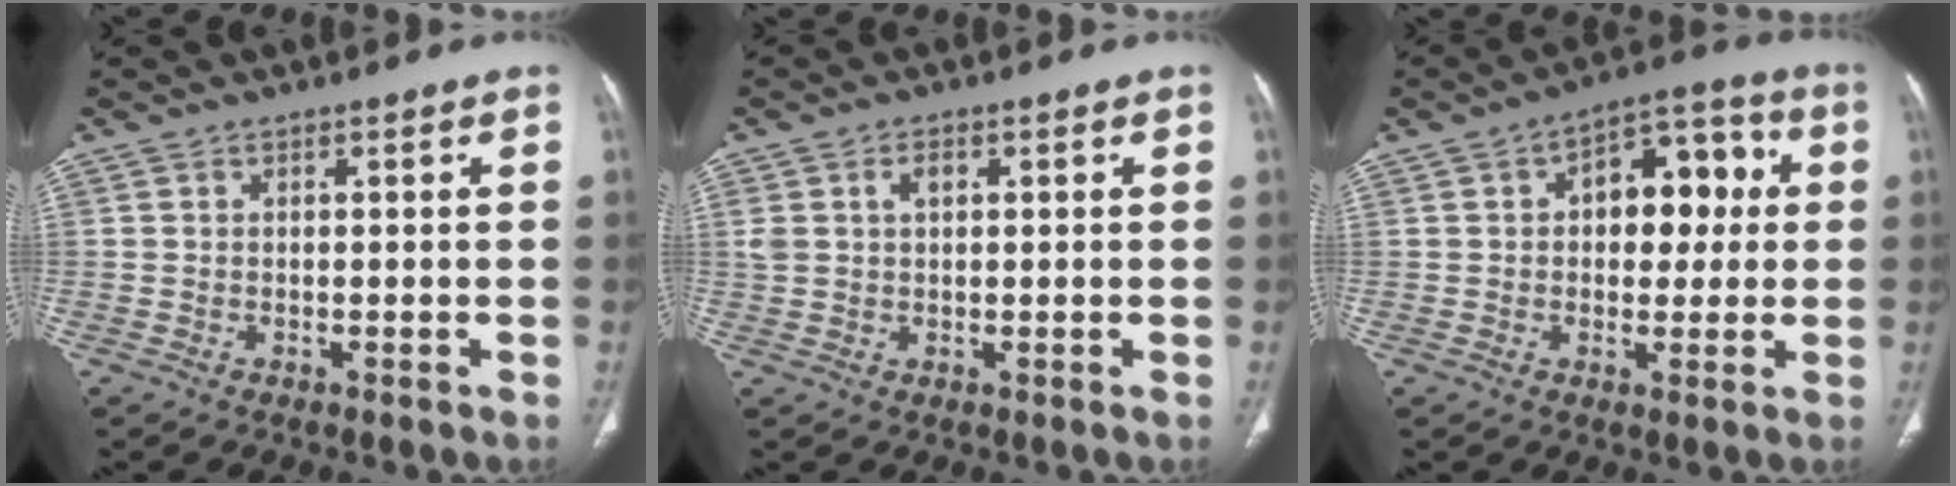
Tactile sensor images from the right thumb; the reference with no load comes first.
{"total": 3.3, "force": [1.1, 2.1, 2.3], "torque": [-0.043, 0.007, 0.027]}
{"total": 12.0, "force": [1.8, 7.4, 9.2], "torque": [-0.085, 0.027, 0.020]}